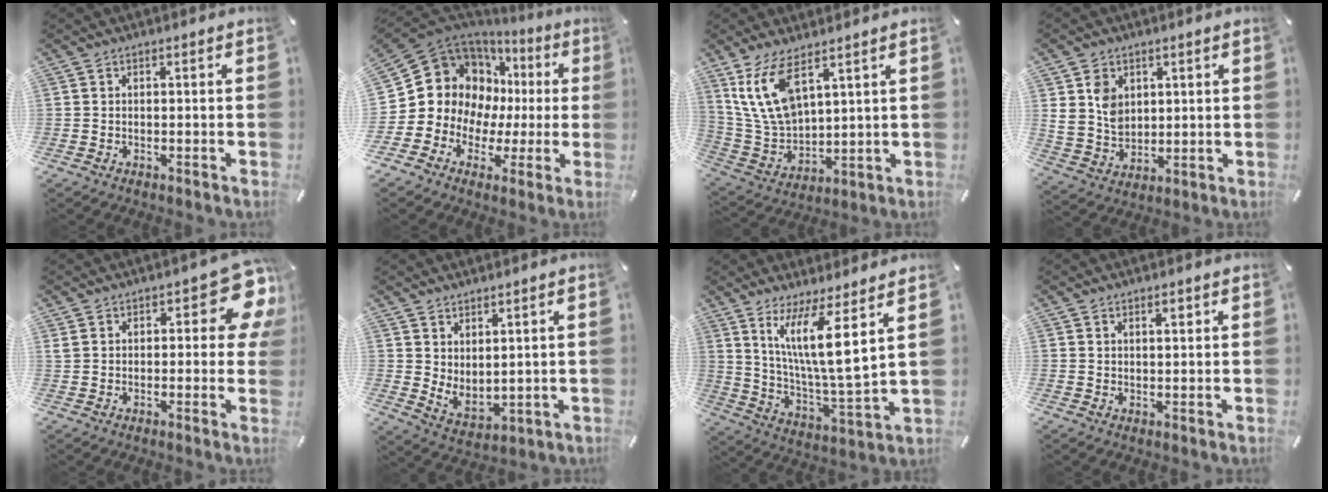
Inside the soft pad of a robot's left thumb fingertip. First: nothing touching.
{"total": 16.3, "force": [4.3, 14.1, 6.9], "torque": [-0.145, -0.048, 0.093]}
{"total": 12.4, "force": [7.7, 5.6, 7.9], "torque": [-0.196, -0.029, 0.144]}
{"total": 7.1, "force": [2.8, 6.1, 2.4], "torque": [-0.058, -0.004, 0.052]}
{"total": 13.6, "force": [6.6, 6.3, 10.0], "torque": [-0.122, -0.038, 0.113]}
{"total": 4.6, "force": [4.2, 1.9, 0.2], "torque": [-0.014, -0.038, 0.082]}
{"total": 13.0, "force": [7.8, 0.8, 10.4], "torque": [-0.204, -0.056, 0.122]}
{"total": 1.9, "force": [1.4, 0.7, 1.1], "torque": [-0.024, -0.001, 0.025]}